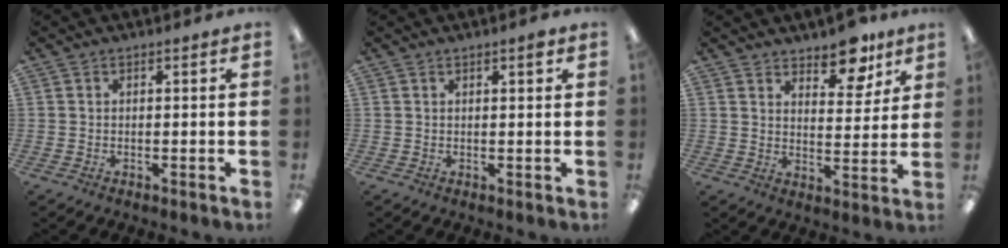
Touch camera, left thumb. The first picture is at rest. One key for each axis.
{"total": 1.8, "fx": 1.2, "fy": 0.3, "fz": 1.2, "tx": -0.018, "ty": -0.001, "tz": 0.019}
{"total": 9.6, "fx": 7.9, "fy": 4.0, "fz": 3.8, "tx": -0.036, "ty": -0.054, "tz": 0.138}